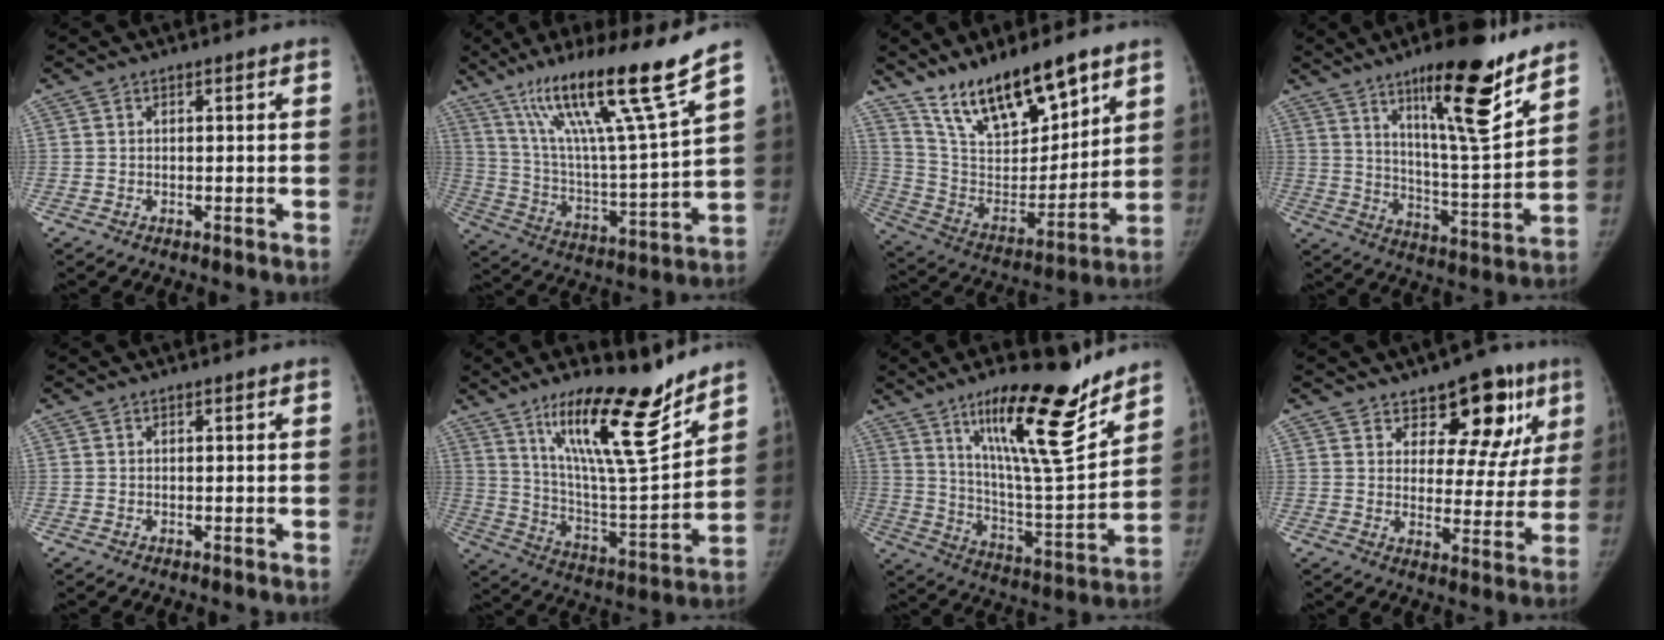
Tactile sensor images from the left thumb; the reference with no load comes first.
{"total": 21.5, "force": [14.4, 0.0, 15.9], "torque": [-0.247, -0.069, 0.254]}
{"total": 19.4, "force": [13.8, 6.9, 11.8], "torque": [-0.158, -0.076, 0.256]}
{"total": 19.4, "force": [12.5, 3.6, 14.4], "torque": [-0.190, -0.082, 0.202]}
{"total": 0.0}
{"total": 21.5, "force": [14.7, 4.4, 15.0], "torque": [-0.215, -0.092, 0.255]}
{"total": 22.3, "force": [14.9, 4.5, 15.9], "torque": [-0.224, -0.089, 0.250]}
{"total": 14.0, "force": [8.2, 7.7, 8.4], "torque": [-0.041, -0.038, 0.113]}